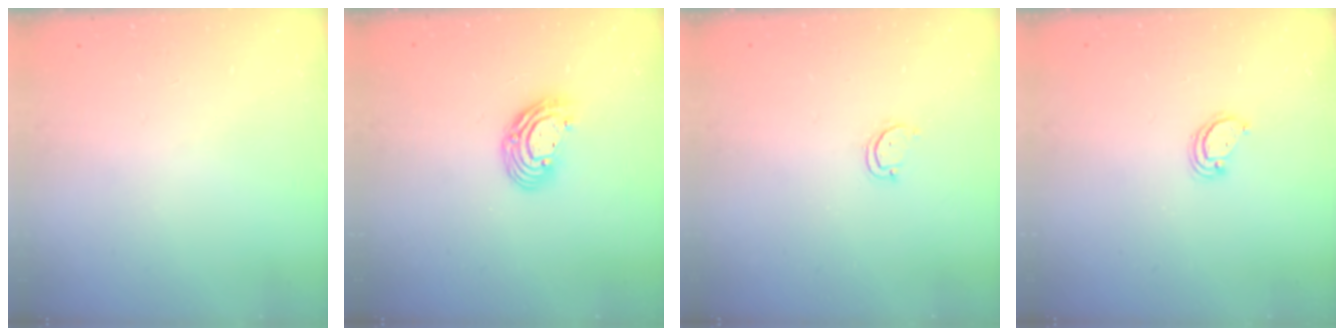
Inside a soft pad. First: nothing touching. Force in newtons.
{"total": 9.2, "press": 9.2, "slide": 0.6}
{"total": 2.6, "press": 2.6, "slide": 0.2}
{"total": 2.8, "press": 2.8, "slide": 0.2}